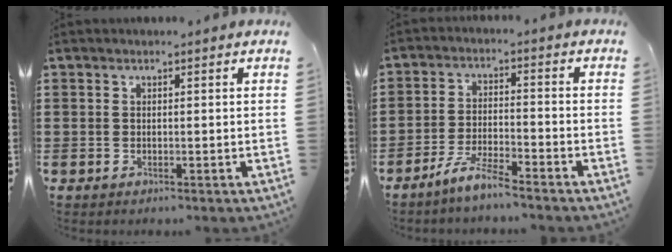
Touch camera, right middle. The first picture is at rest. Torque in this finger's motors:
{"motor_torque": [2.14, 0.00, 0.34, 0.09]}